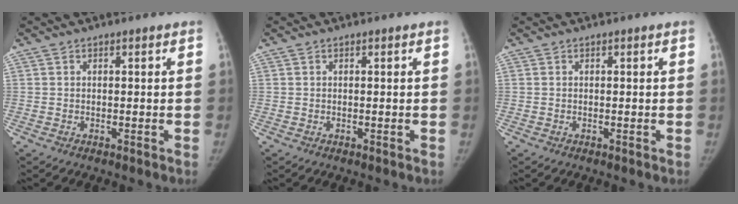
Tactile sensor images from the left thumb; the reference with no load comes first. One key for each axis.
{"total": 0.0}
{"total": 0.0}